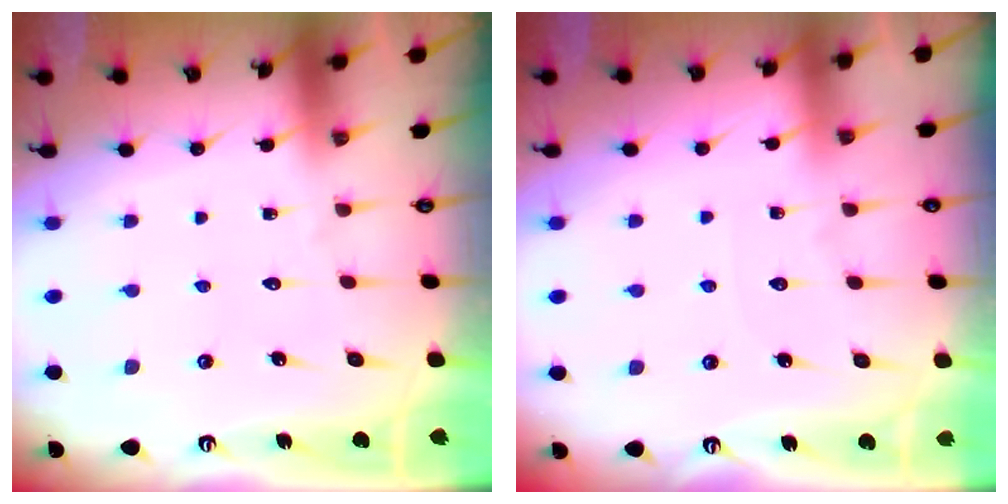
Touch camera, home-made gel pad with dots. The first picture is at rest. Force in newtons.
{"total": 2.2, "press": 2.2, "slide": 0.3}